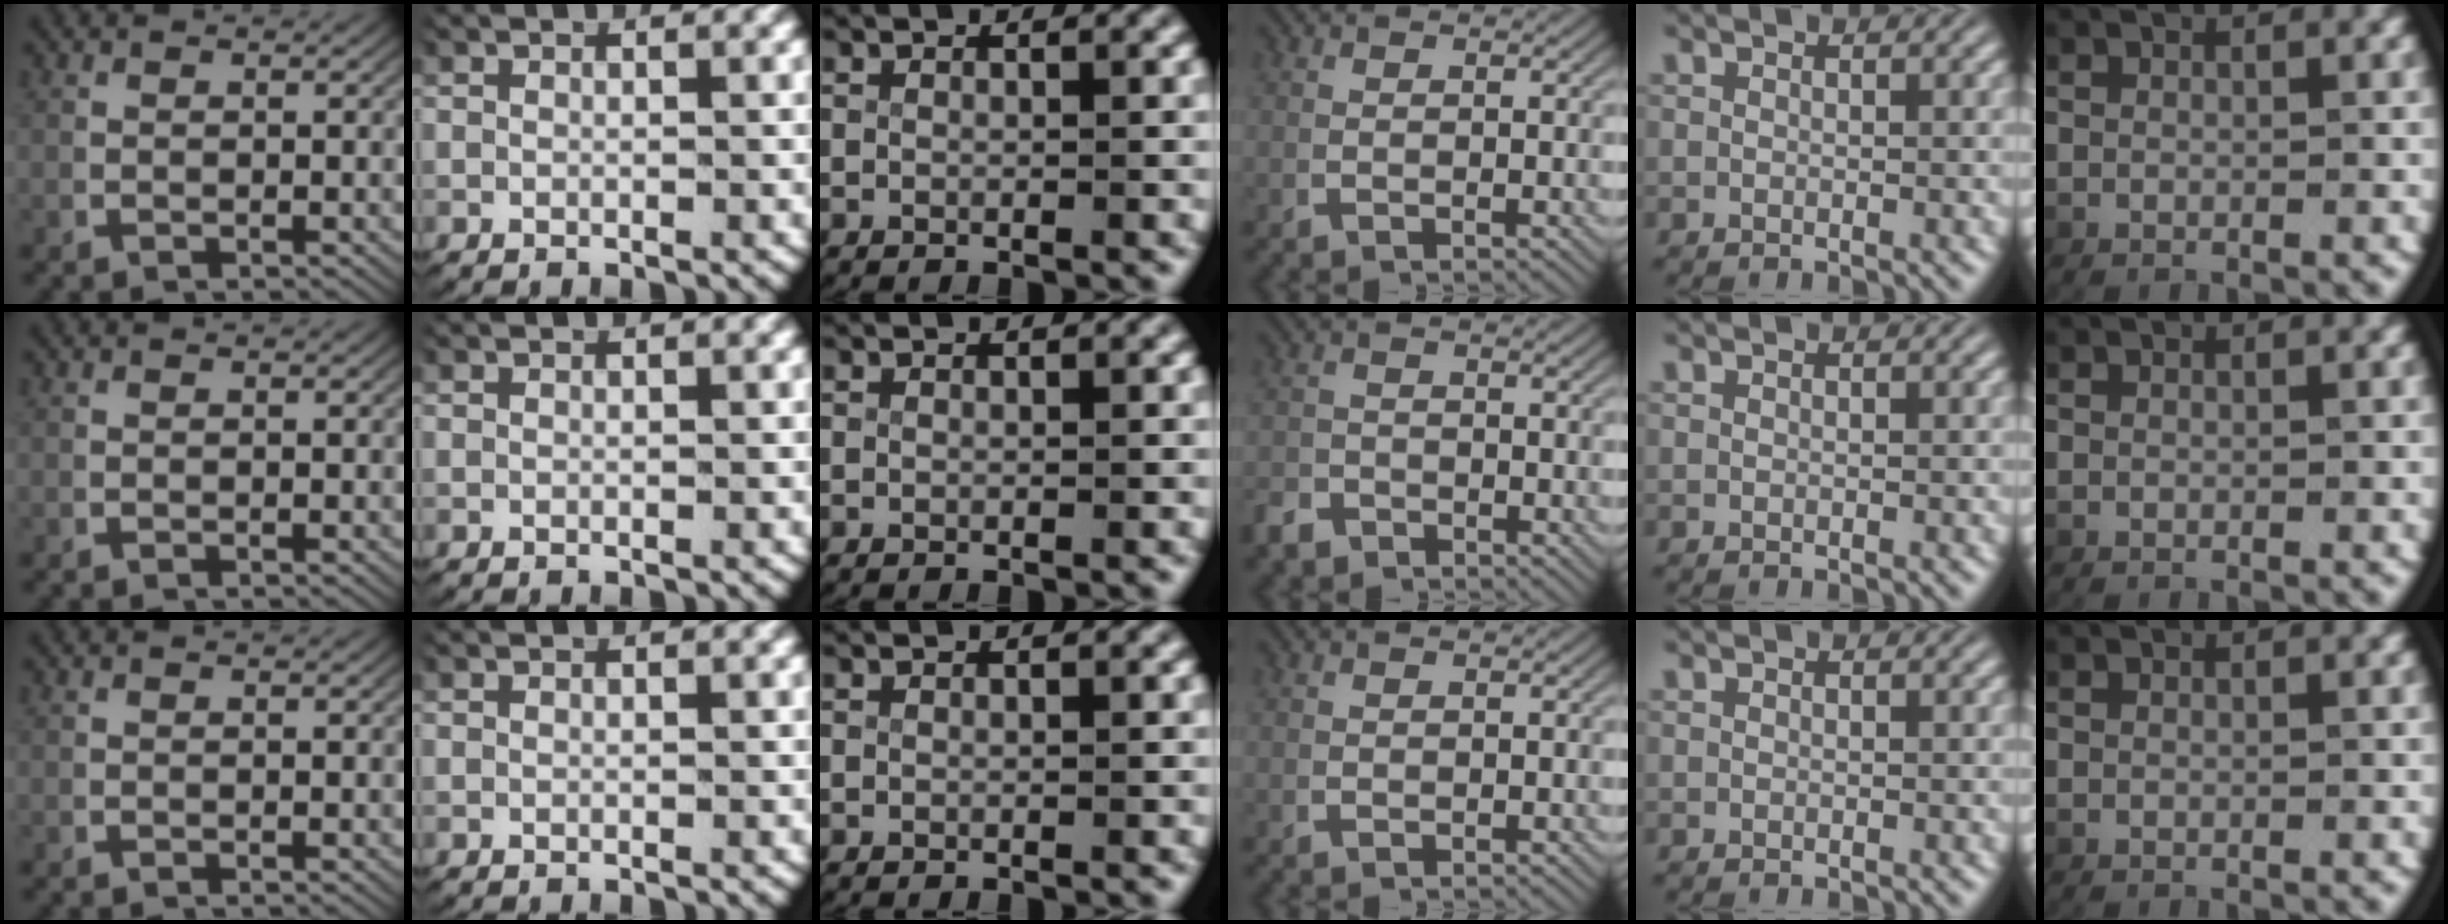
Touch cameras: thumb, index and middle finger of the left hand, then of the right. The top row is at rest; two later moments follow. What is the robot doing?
{"motion": "lift_and_place", "object": "paper towel"}